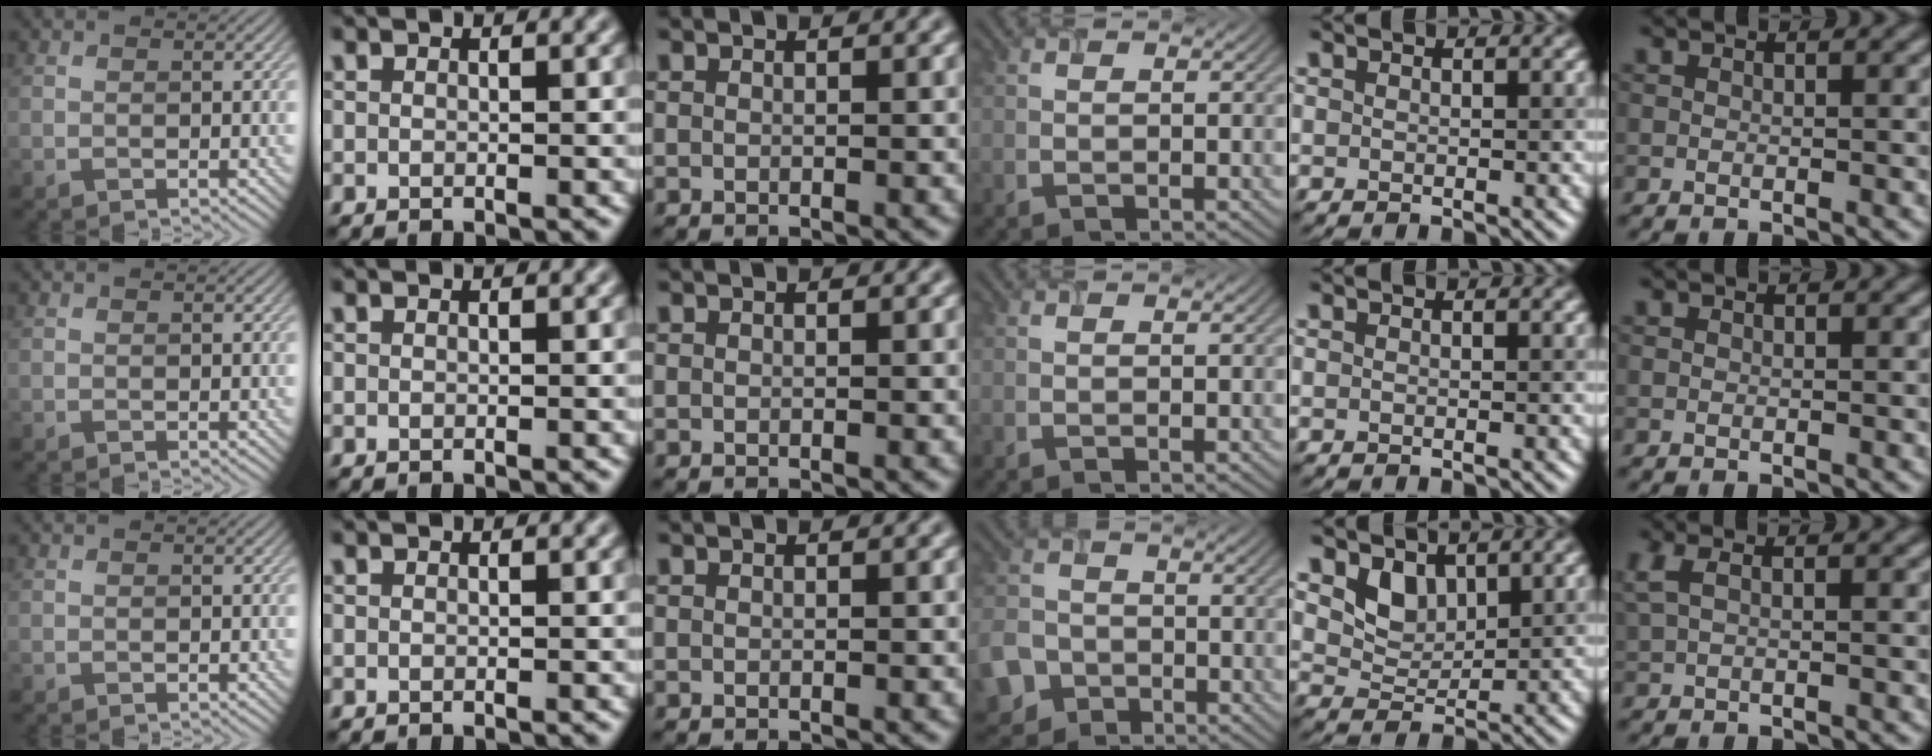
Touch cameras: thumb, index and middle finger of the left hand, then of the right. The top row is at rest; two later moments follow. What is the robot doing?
{"motion": "close", "object": "airpods case & airpods"}